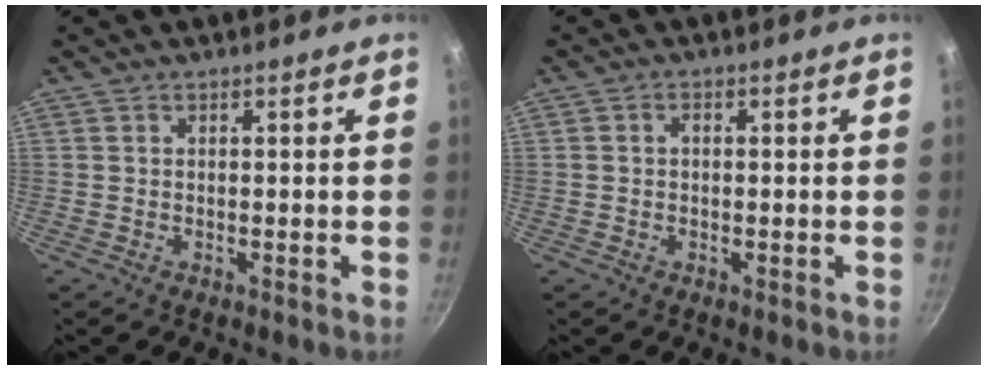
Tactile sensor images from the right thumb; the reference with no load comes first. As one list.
[{"total": 1.2, "force": [0.0, 0.9, 0.8], "torque": [-0.013, 0.007, -0.002]}]